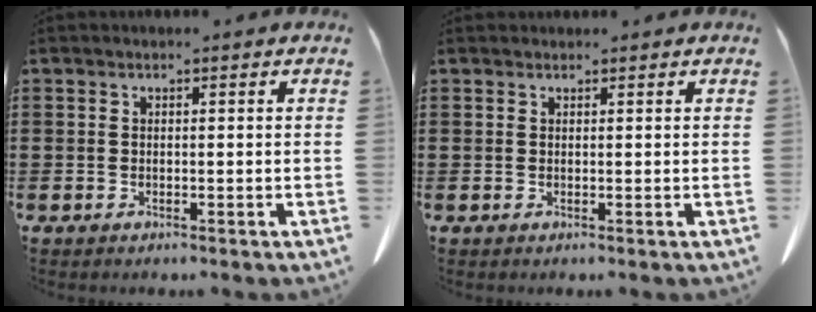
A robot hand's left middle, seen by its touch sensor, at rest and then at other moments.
{"total": 0.5, "force": [0.5, 0.1, 0.0], "torque": [-0.002, -0.002, 0.011]}